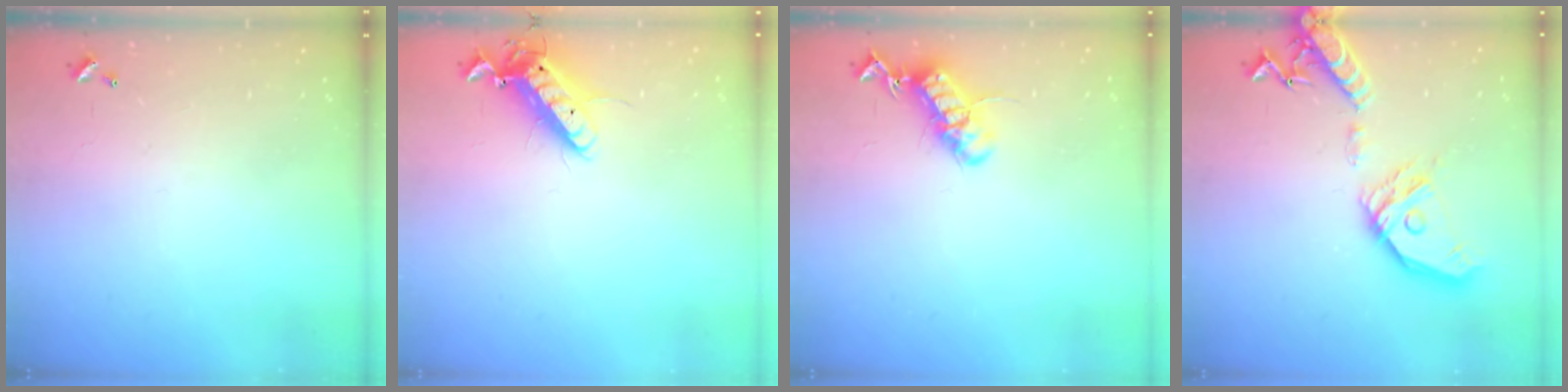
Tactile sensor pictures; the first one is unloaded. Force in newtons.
{"total": 12.2, "press": 12.0, "slide": 2.3}
{"total": 13.8, "press": 13.8, "slide": 0.7}
{"total": 20.0, "press": 19.7, "slide": 3.5}